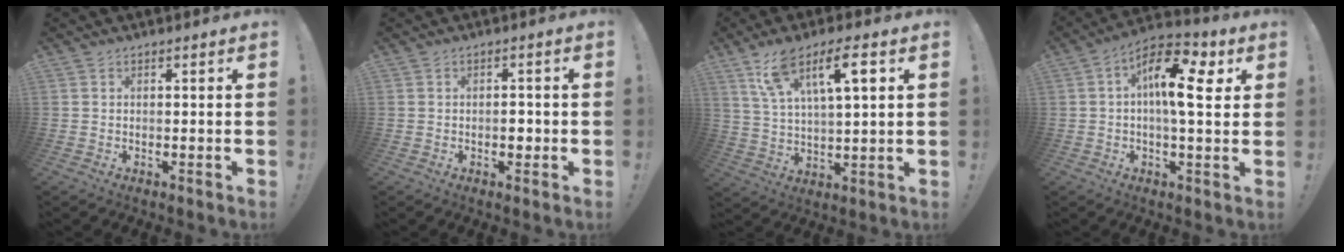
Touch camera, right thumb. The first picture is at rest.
{"total": 2.9, "force": [-0.9, 1.9, 2.0], "torque": [-0.017, 0.001, -0.018]}
{"total": 12.9, "force": [6.5, 4.1, 10.3], "torque": [-0.179, -0.009, 0.109]}
{"total": 15.2, "force": [4.0, 6.1, 13.3], "torque": [-0.209, -0.006, 0.061]}